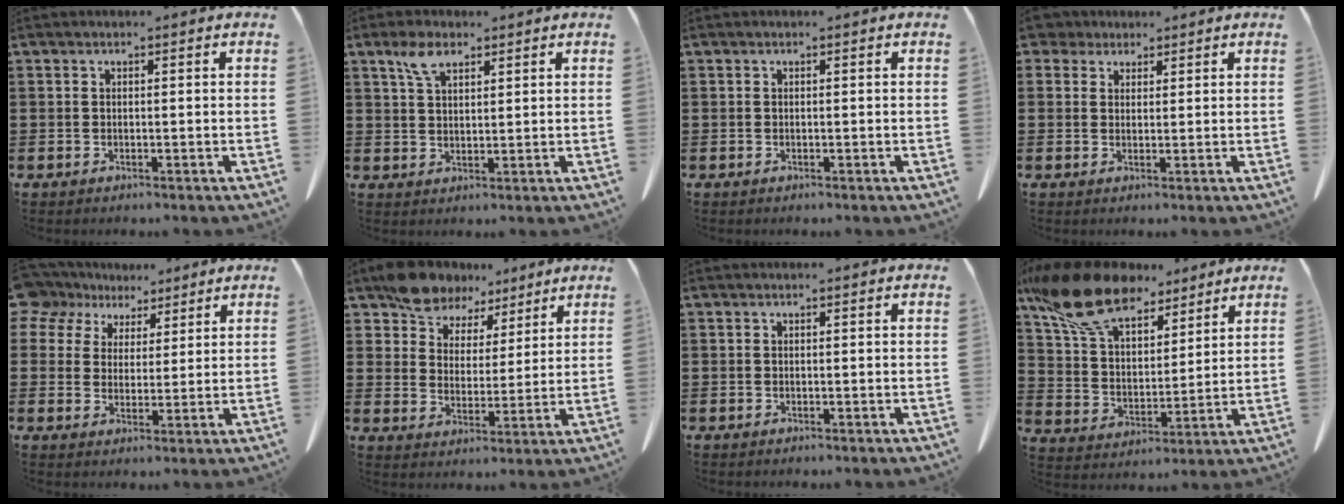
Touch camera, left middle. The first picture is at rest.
{"total": 4.5, "force": [2.7, 1.9, 3.1], "torque": [-0.070, 0.005, 0.049]}
{"total": 0.0}
{"total": 3.1, "force": [2.5, 1.6, 0.8], "torque": [-0.028, 0.007, 0.049]}
{"total": 6.3, "force": [4.7, 4.2, 1.0], "torque": [-0.054, -0.008, 0.091]}
{"total": 8.4, "force": [7.2, 4.1, 1.6], "torque": [-0.061, -0.020, 0.138]}
{"total": 0.0}
{"total": 14.9, "force": [11.3, 5.8, 7.6], "torque": [-0.181, -0.038, 0.209]}